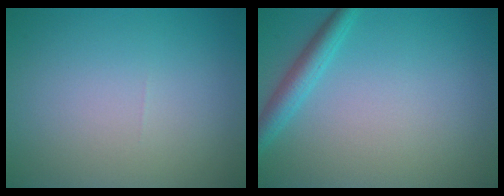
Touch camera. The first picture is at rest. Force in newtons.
{"total": 2.6, "press": 2.6, "slide": 0.2}